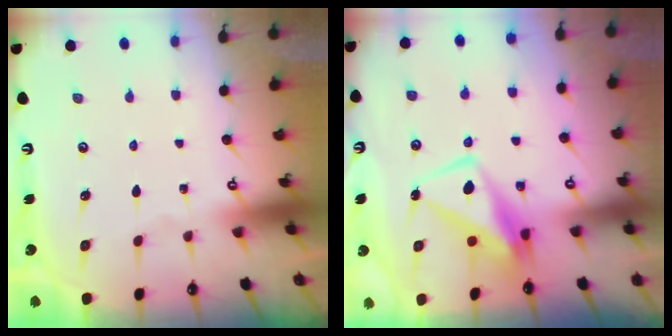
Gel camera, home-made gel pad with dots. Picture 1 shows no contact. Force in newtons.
{"total": 8.9, "press": 8.8, "slide": 1.6}